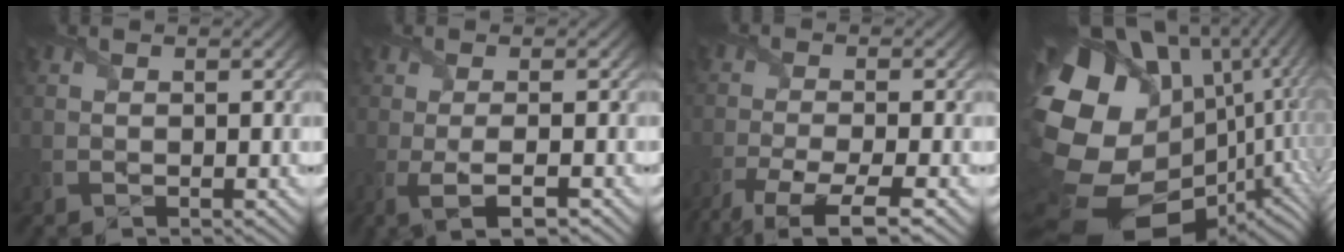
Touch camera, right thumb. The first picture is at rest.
{"total": 3.2, "force": [-1.1, 0.4, 3.0], "torque": [-0.062, -0.003, -0.024]}
{"total": 6.1, "force": [-4.3, 0.9, 4.3], "torque": [-0.087, -0.009, -0.083]}
{"total": 20.3, "force": [1.7, 14.6, 14.0], "torque": [-0.312, -0.044, 0.068]}